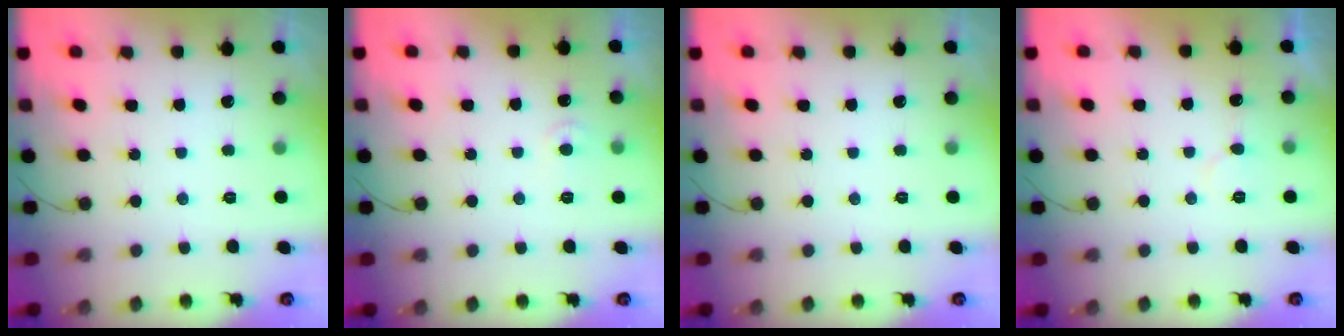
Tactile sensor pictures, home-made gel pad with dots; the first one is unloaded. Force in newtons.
{"total": 3.6, "press": 3.6, "slide": 0.4}
{"total": 0.0}
{"total": 4.4, "press": 4.4, "slide": 0.5}